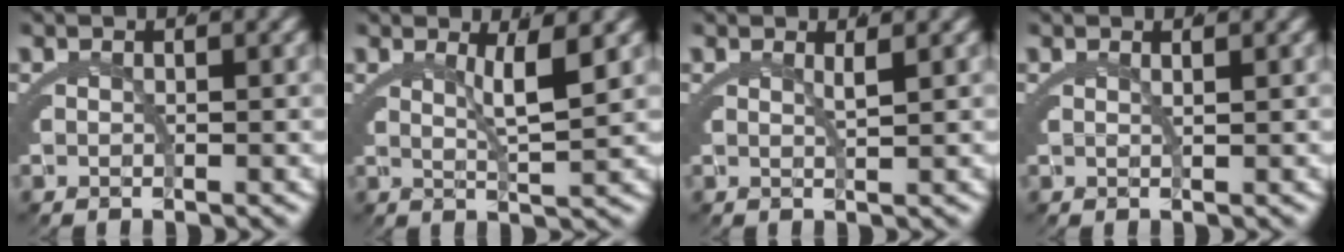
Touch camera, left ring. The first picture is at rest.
{"total": 2.9, "force": [1.7, -0.7, 2.3], "torque": [-0.039, -0.009, 0.037]}
{"total": 1.3, "force": [1.0, -0.4, 0.7], "torque": [-0.015, -0.008, 0.022]}
{"total": 0.9, "force": [0.7, -0.6, 0.3], "torque": [-0.010, -0.005, 0.018]}